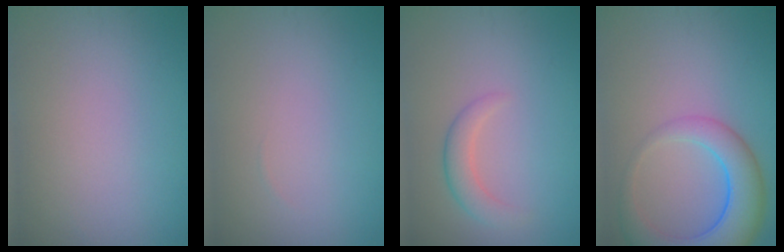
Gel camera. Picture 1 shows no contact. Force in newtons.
{"total": 0.0}
{"total": 2.3, "press": 2.2, "slide": 0.2}
{"total": 7.1, "press": 7.1, "slide": 0.3}